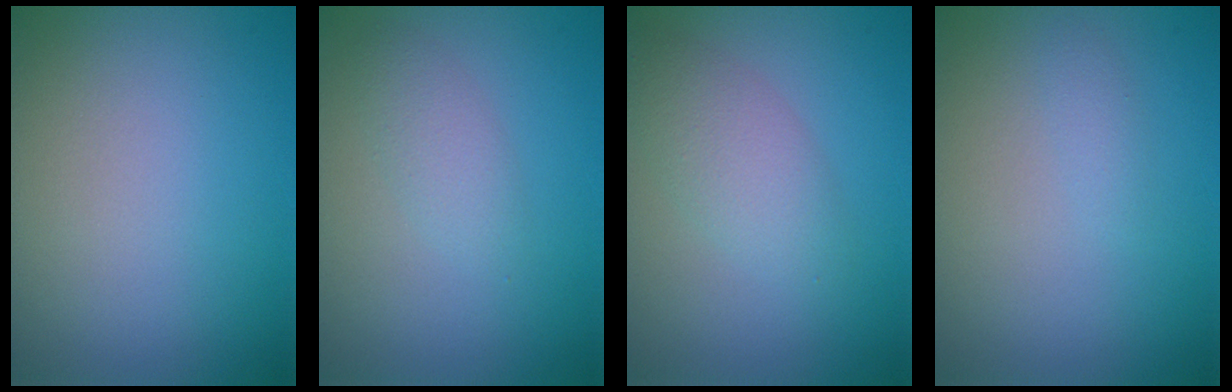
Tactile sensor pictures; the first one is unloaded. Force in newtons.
{"total": 1.7, "press": 1.7, "slide": 0.0}
{"total": 2.8, "press": 2.8, "slide": 0.2}
{"total": 0.8, "press": 0.7, "slide": 0.1}